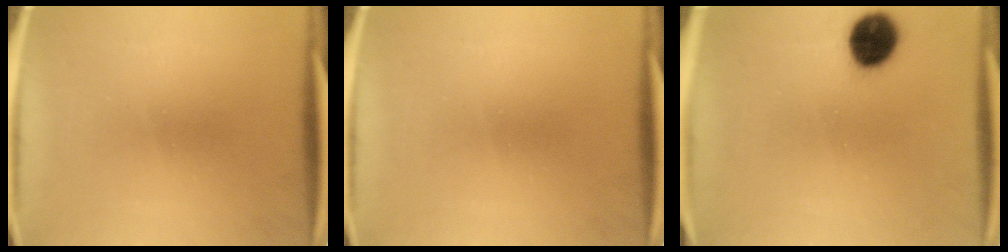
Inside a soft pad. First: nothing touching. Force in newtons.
{"total": 0.0}
{"total": 9.8}